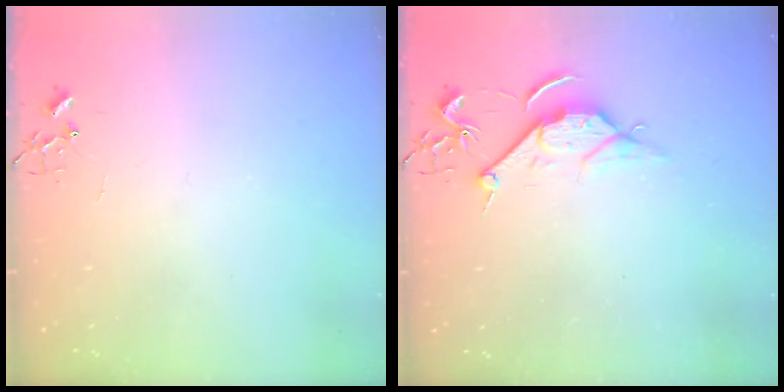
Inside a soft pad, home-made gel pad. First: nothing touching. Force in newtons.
{"total": 8.4, "press": 8.3, "slide": 1.0}